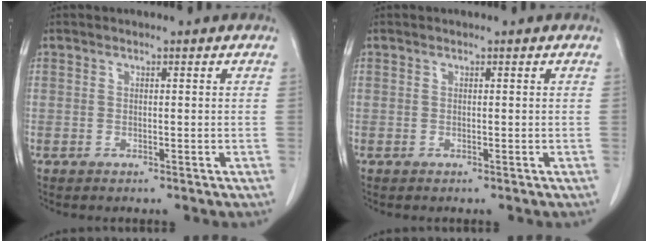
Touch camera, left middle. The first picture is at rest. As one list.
[{"total": 0.0}]